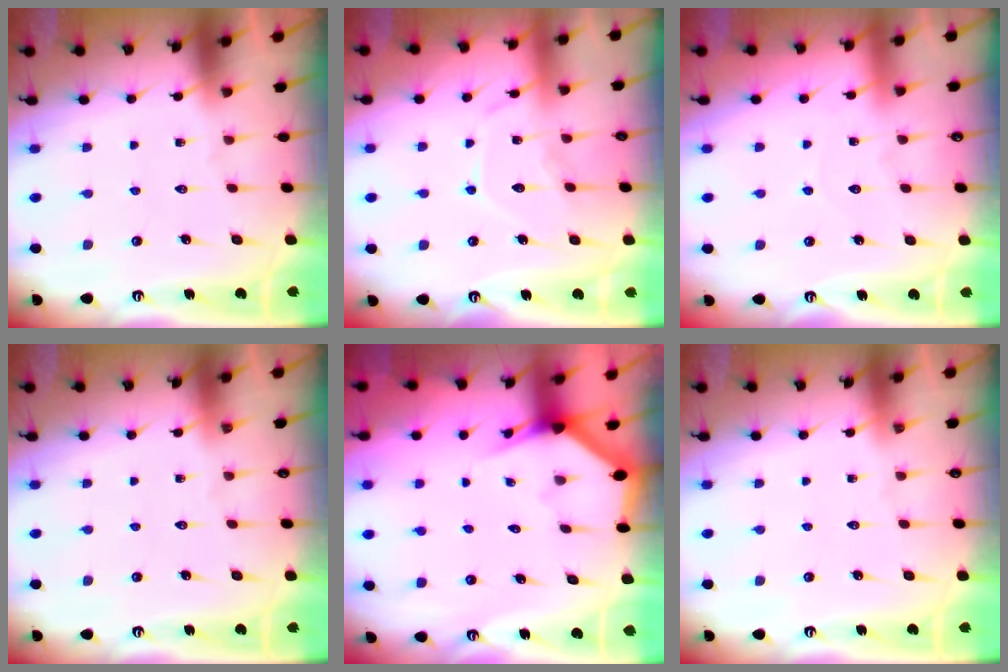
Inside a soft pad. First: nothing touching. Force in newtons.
{"total": 10.8, "press": 10.8, "slide": 0.8}
{"total": 2.6, "press": 2.6, "slide": 0.2}
{"total": 0.0}
{"total": 2.7, "press": 2.7, "slide": 0.1}
{"total": 0.0}